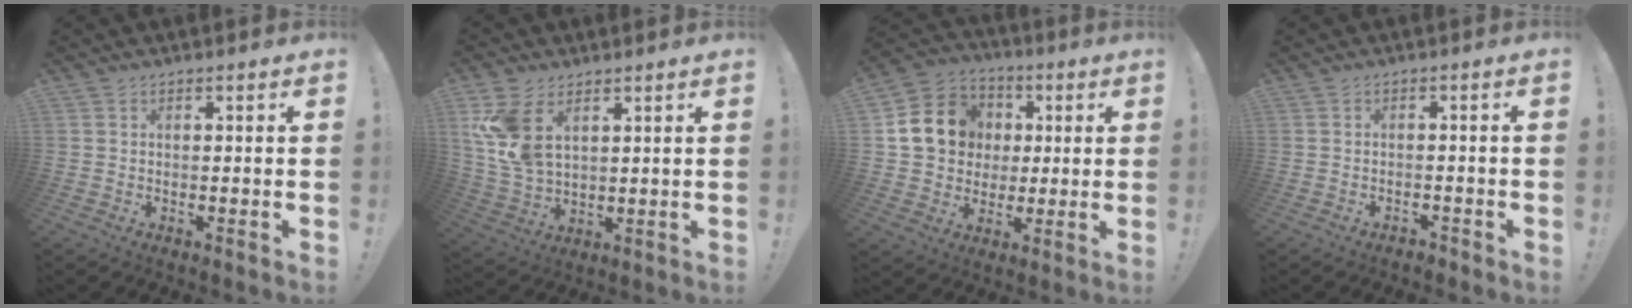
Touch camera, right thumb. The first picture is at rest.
{"total": 11.6, "force": [4.9, 7.0, 7.8], "torque": [-0.157, -0.015, 0.098]}
{"total": 15.4, "force": [2.6, 13.6, 6.6], "torque": [-0.085, 0.010, 0.067]}
{"total": 1.4, "force": [-1.4, 0.3, 0.1], "torque": [-0.005, 0.005, -0.025]}